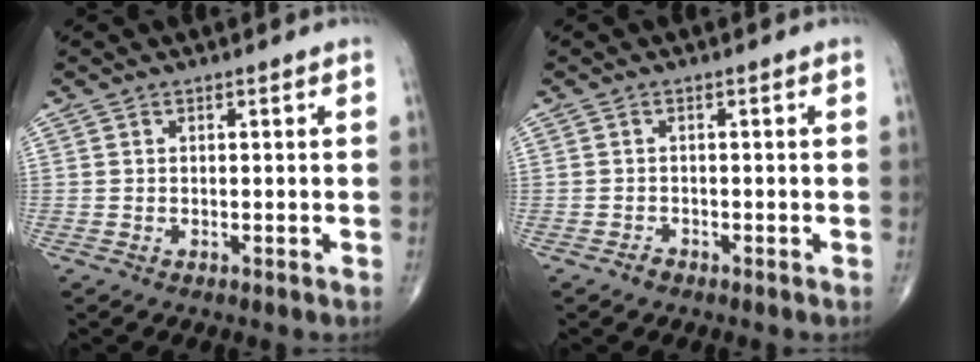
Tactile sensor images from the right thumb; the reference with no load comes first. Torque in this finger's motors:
{"motor_torque": [0.32, 0.00, -0.12, -0.05, 0.00]}